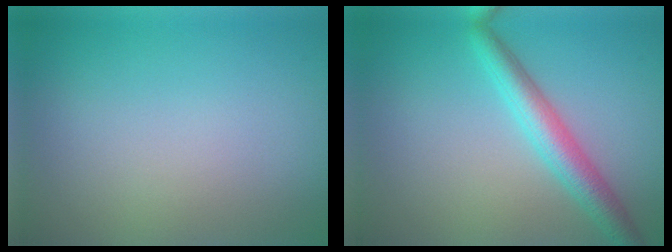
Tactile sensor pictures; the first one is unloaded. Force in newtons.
{"total": 3.8, "press": 3.8, "slide": 0.1}